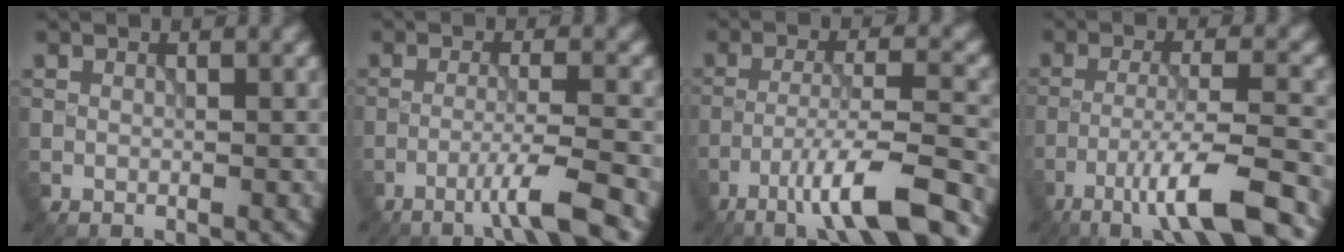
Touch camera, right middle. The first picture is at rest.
{"total": 4.7, "force": [-2.8, 0.1, 3.8], "torque": [-0.063, 0.009, -0.061]}
{"total": 9.4, "force": [-5.8, 1.7, 7.2], "torque": [-0.118, 0.008, -0.099]}
{"total": 8.1, "force": [-4.9, 1.2, 6.3], "torque": [-0.107, 0.003, -0.086]}